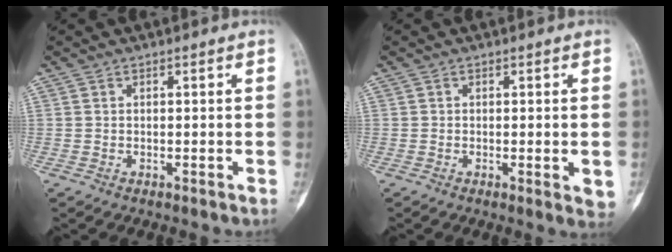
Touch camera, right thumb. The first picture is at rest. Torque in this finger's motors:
{"motor_torque": [-0.21, 0.31, -0.27, -0.11, 0.00]}